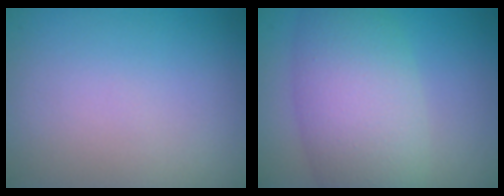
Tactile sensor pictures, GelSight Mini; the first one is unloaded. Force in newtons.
{"total": 7.9, "press": 7.9, "slide": 0.4}